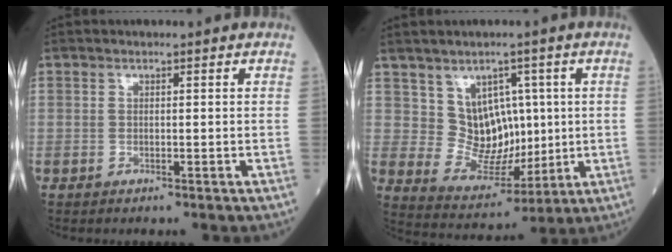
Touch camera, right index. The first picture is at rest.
{"total": 8.5, "force": [2.3, 6.6, 4.8], "torque": [-0.073, 0.014, 0.059]}